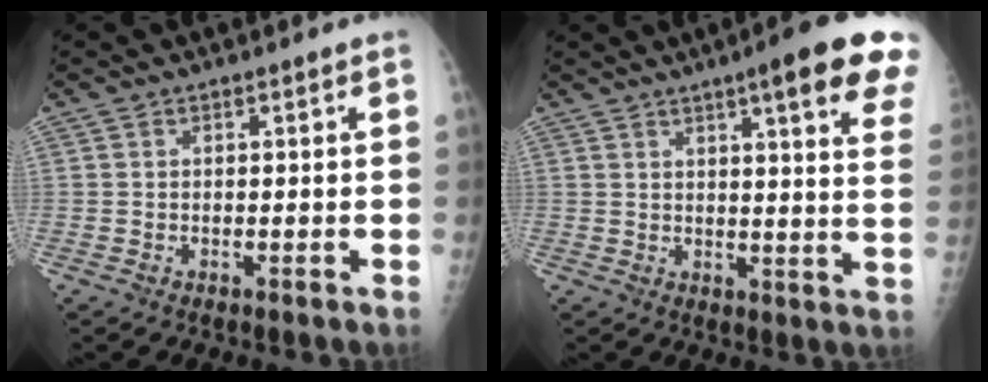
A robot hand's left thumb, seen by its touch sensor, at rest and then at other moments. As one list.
[{"total": 17.0, "force": [10.4, 2.3, 13.3], "torque": [-0.152, -0.032, 0.114]}]